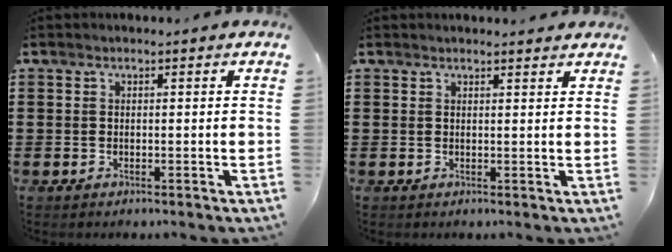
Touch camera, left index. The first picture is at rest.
{"total": 1.5, "force": [1.4, 0.0, 0.4], "torque": [-0.010, 0.001, 0.028]}